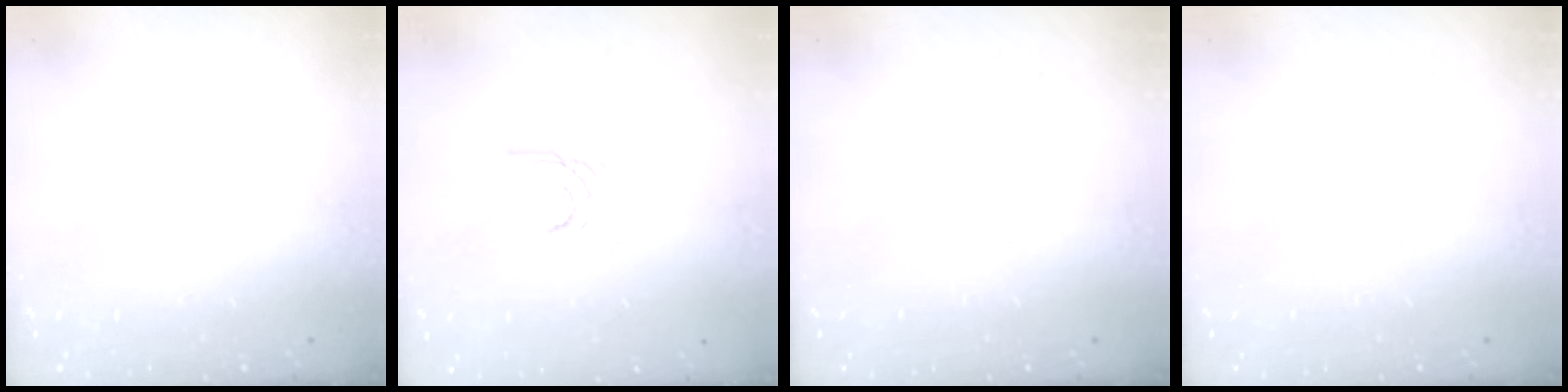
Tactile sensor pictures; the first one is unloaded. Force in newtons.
{"total": 2.9, "press": 2.9, "slide": 0.1}
{"total": 0.0}
{"total": 0.0}